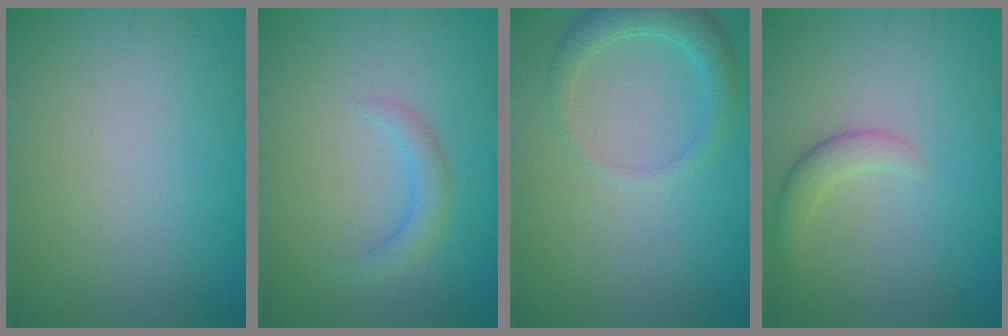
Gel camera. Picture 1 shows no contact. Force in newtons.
{"total": 1.9, "press": 1.9, "slide": 0.3}
{"total": 2.9, "press": 2.9, "slide": 0.1}
{"total": 1.9, "press": 1.9, "slide": 0.2}